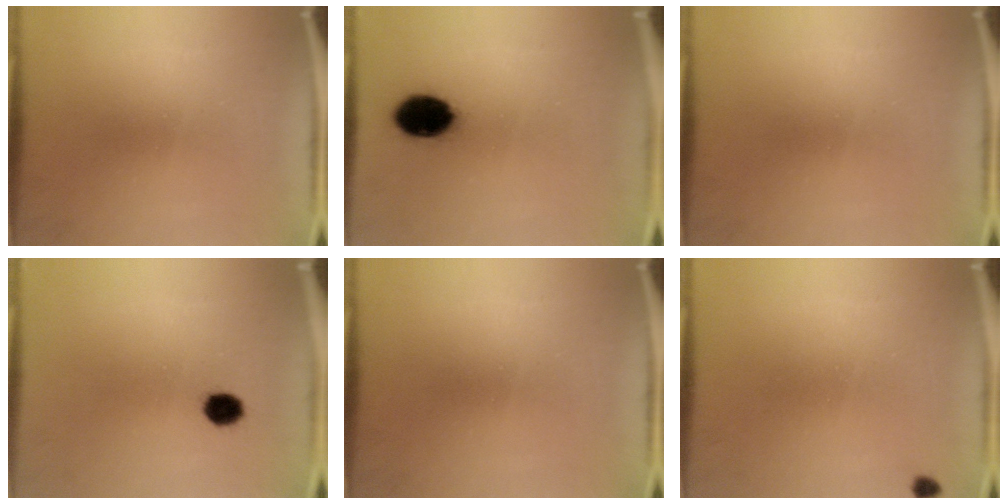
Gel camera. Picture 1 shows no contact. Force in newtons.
{"total": 10.0}
{"total": 0.0}
{"total": 3.9}
{"total": 0.0}
{"total": 1.0}